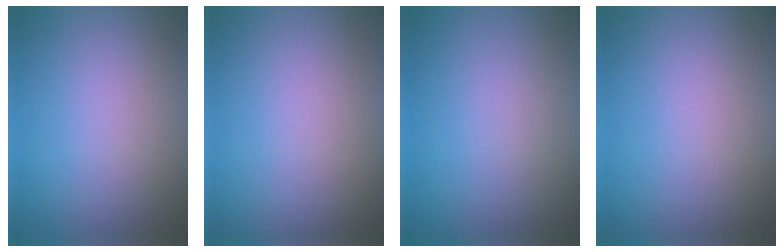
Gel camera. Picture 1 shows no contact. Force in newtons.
{"total": 0.0}
{"total": 0.0}
{"total": 0.0}